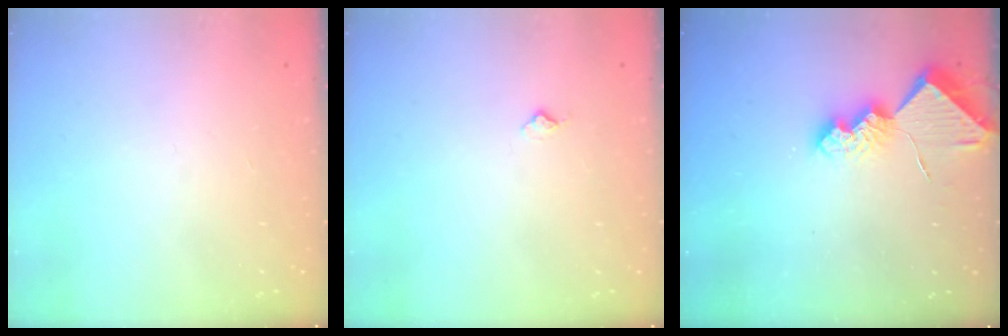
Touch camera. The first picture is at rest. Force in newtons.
{"total": 3.2, "press": 3.2, "slide": 0.4}
{"total": 10.0, "press": 9.9, "slide": 1.1}